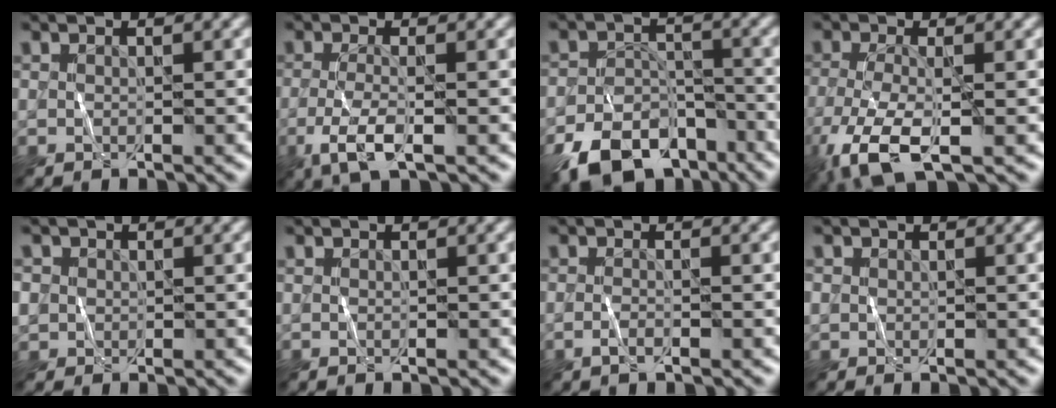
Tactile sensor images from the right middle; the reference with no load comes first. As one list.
[{"total": 3.6, "force": [-1.4, 1.0, 3.2], "torque": [-0.069, -0.004, -0.031]}, {"total": 8.6, "force": [-5.7, 4.8, 4.2], "torque": [-0.072, -0.016, -0.100]}, {"total": 6.2, "force": [-3.1, 2.1, 5.0], "torque": [-0.116, -0.013, -0.069]}, {"total": 2.3, "force": [0.3, 2.2, 0.5], "torque": [-0.003, 0.010, -0.004]}, {"total": 0.0}, {"total": 1.1, "force": [-0.7, 0.3, 0.9], "torque": [-0.018, 0.001, -0.015]}, {"total": 0.8, "force": [0.0, 0.8, 0.1], "torque": [0.005, -0.002, -0.005]}]